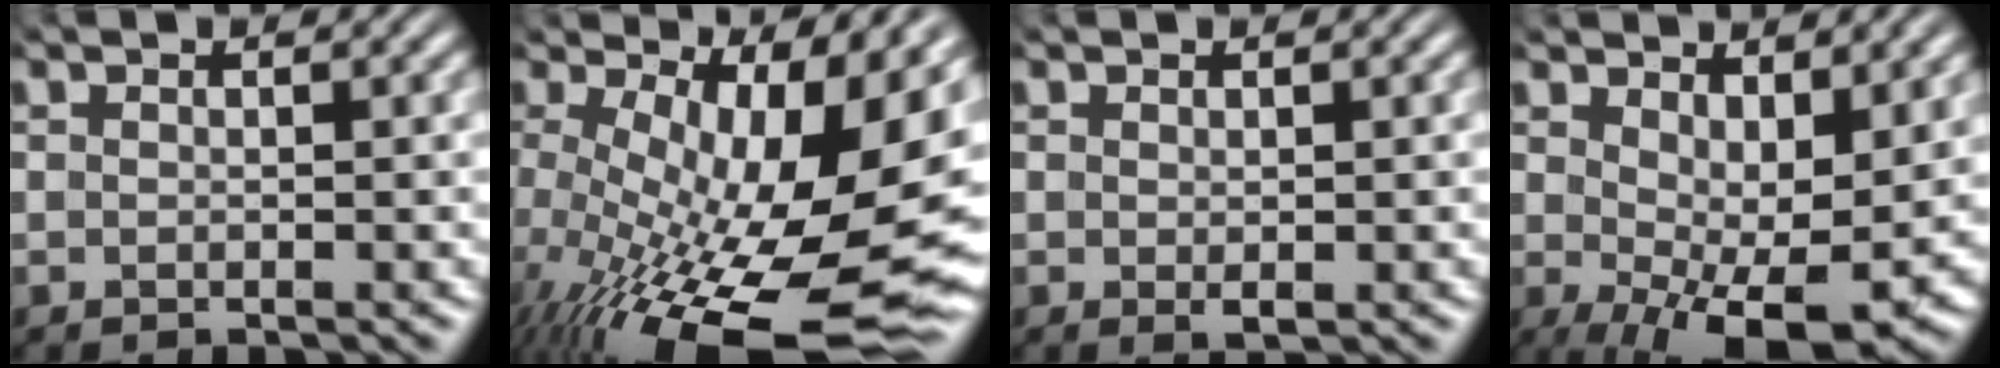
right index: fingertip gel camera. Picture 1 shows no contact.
{"total": 13.2, "force": [-3.4, 5.3, 11.6], "torque": [-0.184, -0.039, -0.026]}
{"total": 0.9, "force": [0.0, 0.6, 0.7], "torque": [-0.014, -0.004, 0.002]}
{"total": 7.1, "force": [-2.3, 2.7, 6.2], "torque": [-0.088, -0.039, -0.015]}